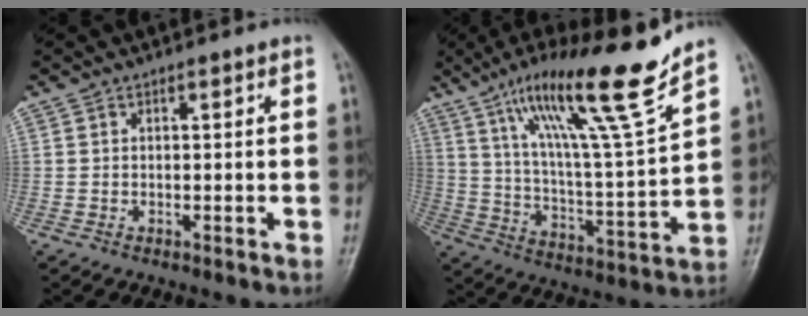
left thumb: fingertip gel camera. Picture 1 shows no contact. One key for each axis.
{"total": 20.6, "fx": 13.9, "fy": 1.0, "fz": 15.2, "tx": -0.233, "ty": -0.063, "tz": 0.235}